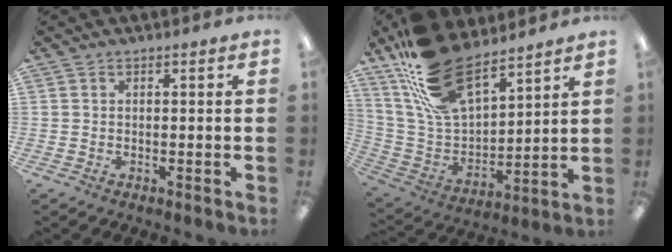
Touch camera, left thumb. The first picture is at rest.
{"total": 20.2, "force": [14.6, 9.2, 10.5], "torque": [-0.226, -0.077, 0.274]}